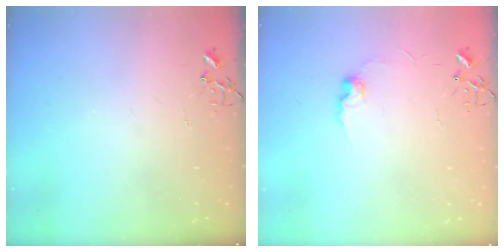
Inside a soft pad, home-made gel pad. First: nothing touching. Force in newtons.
{"total": 6.8, "press": 6.8, "slide": 0.3}